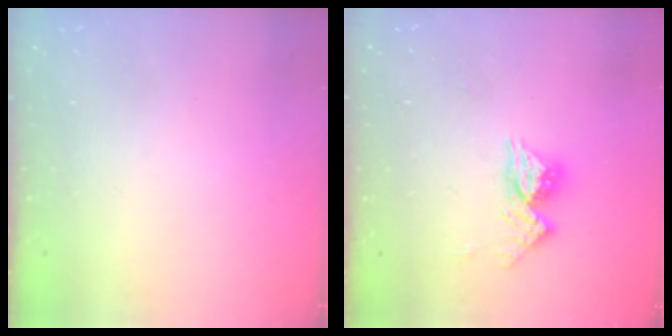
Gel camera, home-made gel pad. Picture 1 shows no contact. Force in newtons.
{"total": 9.9, "press": 9.8, "slide": 0.9}